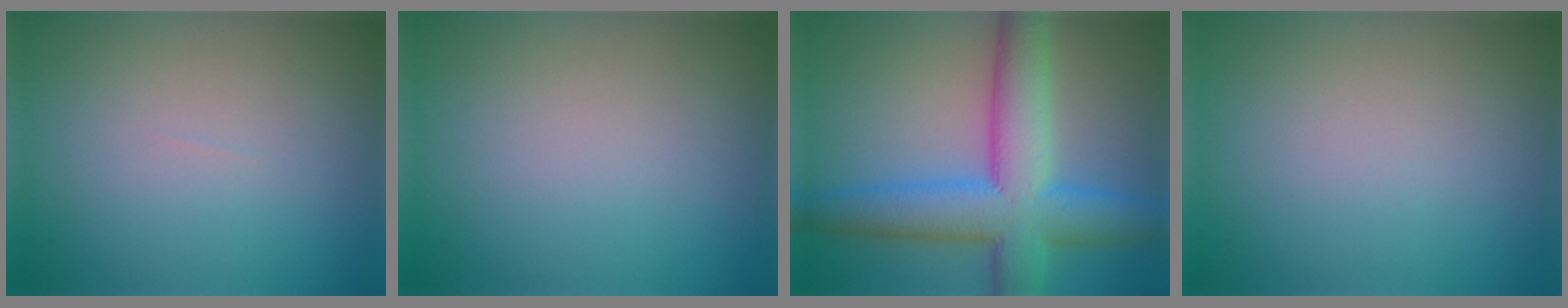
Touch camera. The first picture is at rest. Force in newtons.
{"total": 0.0}
{"total": 10.2, "press": 10.2, "slide": 0.1}
{"total": 0.0}